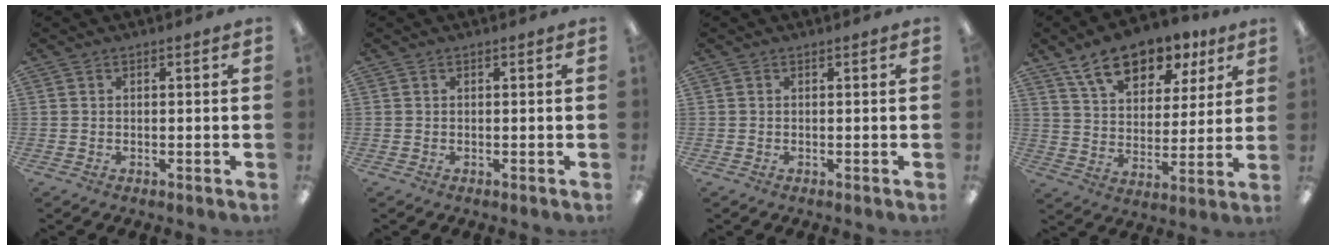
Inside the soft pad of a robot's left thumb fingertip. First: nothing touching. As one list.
[{"total": 0.0}, {"total": 0.0}, {"total": 14.5, "force": [10.0, 7.7, 7.1], "torque": [-0.116, -0.045, 0.179]}]